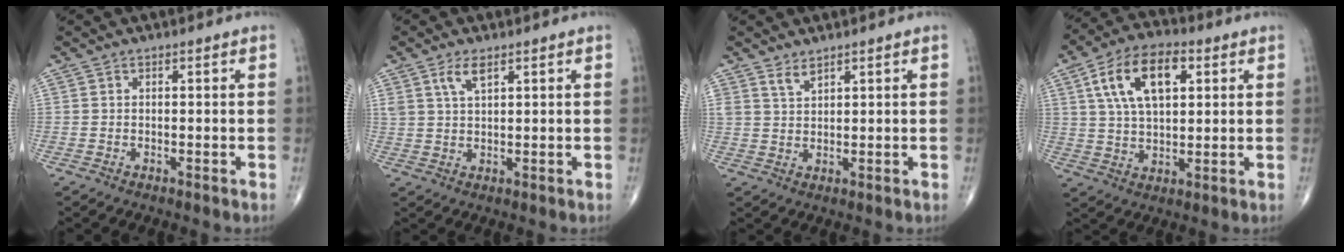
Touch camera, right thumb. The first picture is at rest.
{"total": 3.8, "force": [2.2, 1.5, 2.7], "torque": [-0.052, -0.006, 0.048]}
{"total": 2.6, "force": [2.1, 0.9, 1.1], "torque": [-0.015, -0.015, 0.044]}
{"total": 13.9, "force": [4.6, 7.3, 10.9], "torque": [-0.187, 0.005, 0.080]}